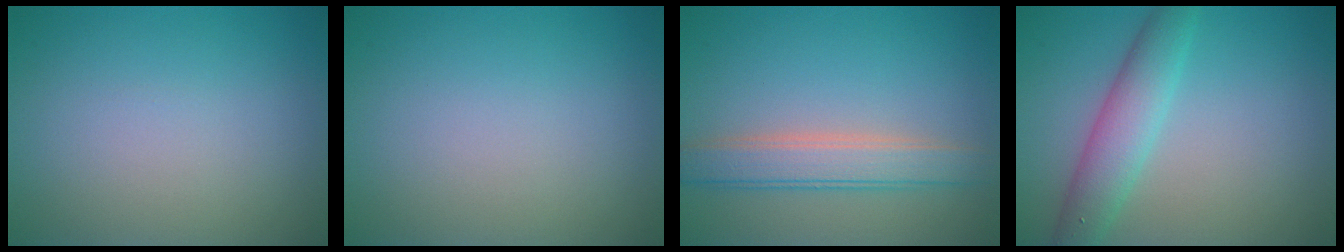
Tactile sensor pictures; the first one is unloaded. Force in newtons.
{"total": 0.0}
{"total": 3.8, "press": 3.7, "slide": 0.4}
{"total": 4.1, "press": 4.1, "slide": 0.0}